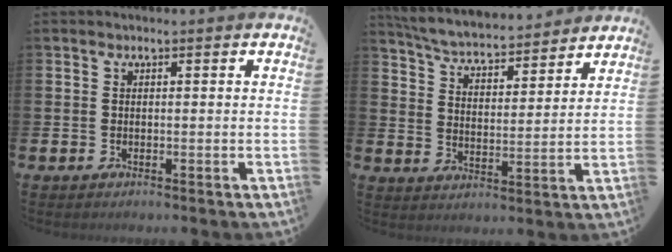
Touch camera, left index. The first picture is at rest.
{"total": 5.8, "force": [5.6, 0.9, 1.2], "torque": [-0.051, -0.044, 0.094]}